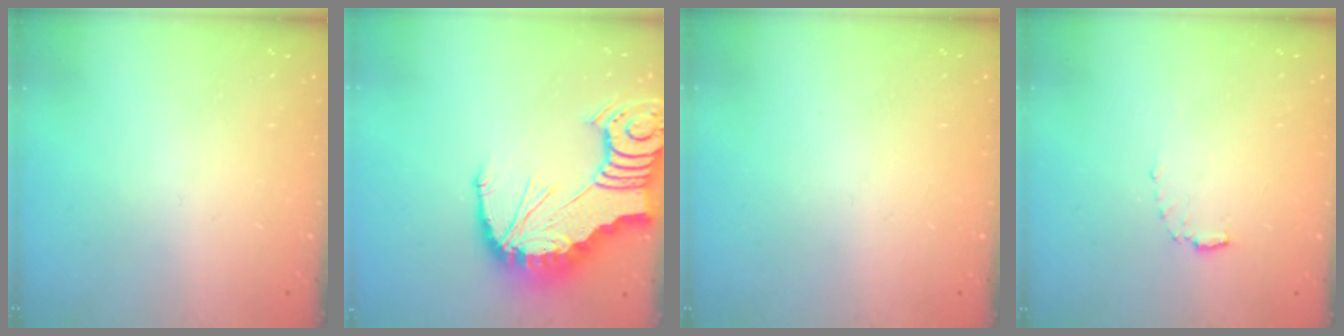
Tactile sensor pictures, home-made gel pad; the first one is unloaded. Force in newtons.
{"total": 8.7, "press": 8.6, "slide": 0.9}
{"total": 0.0}
{"total": 3.7, "press": 3.7, "slide": 0.4}